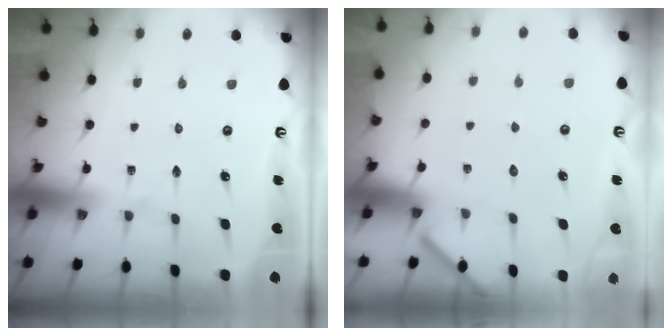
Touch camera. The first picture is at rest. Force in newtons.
{"total": 1.7, "press": 1.6, "slide": 0.1}